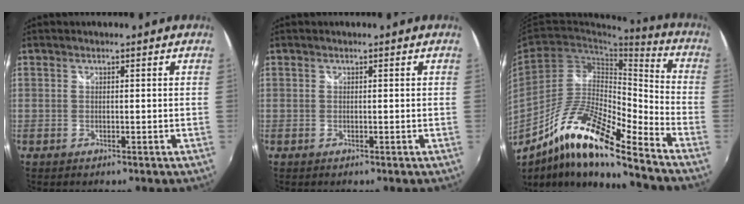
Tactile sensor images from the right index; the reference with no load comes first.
{"total": 0.0}
{"total": 16.8, "force": [-11.9, 2.6, 11.6], "torque": [-0.213, -0.001, -0.232]}